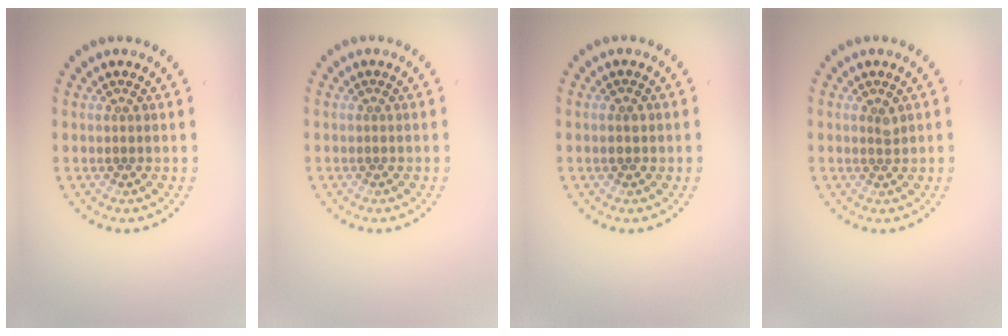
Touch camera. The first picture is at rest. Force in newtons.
{"total": 0.0}
{"total": 1.0, "press": 1.0, "slide": 0.1}
{"total": 0.7, "press": 0.6, "slide": 0.5}